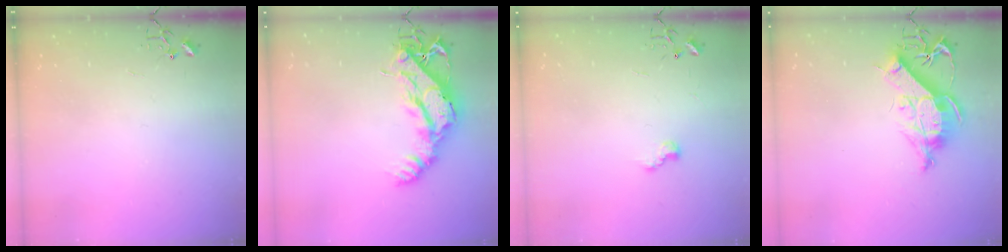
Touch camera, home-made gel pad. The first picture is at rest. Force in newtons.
{"total": 14.0, "press": 13.9, "slide": 1.4}
{"total": 7.2, "press": 7.2, "slide": 0.5}
{"total": 12.9, "press": 12.9, "slide": 1.5}